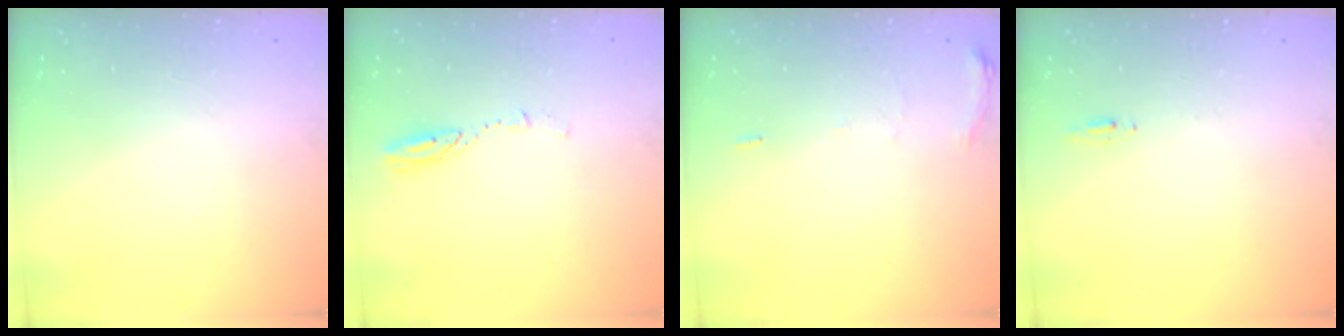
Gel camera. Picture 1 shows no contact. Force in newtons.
{"total": 3.9, "press": 3.9, "slide": 0.3}
{"total": 5.7, "press": 5.7, "slide": 0.8}
{"total": 4.6, "press": 4.4, "slide": 1.6}